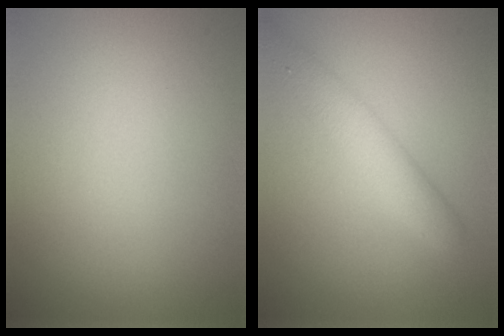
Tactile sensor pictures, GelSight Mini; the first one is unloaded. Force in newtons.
{"total": 3.6, "press": 3.6, "slide": 0.0}